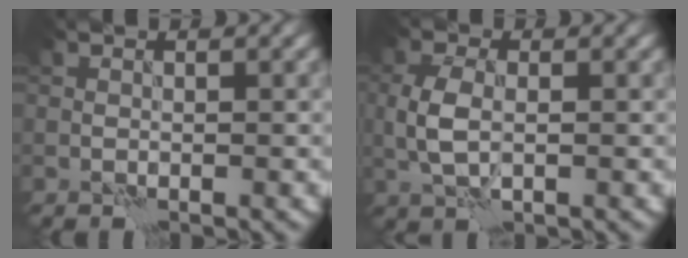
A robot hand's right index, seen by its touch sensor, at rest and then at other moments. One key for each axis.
{"total": 3.4, "fx": -0.1, "fy": 1.9, "fz": 2.7, "tx": -0.067, "ty": 0.000, "tz": -0.002}